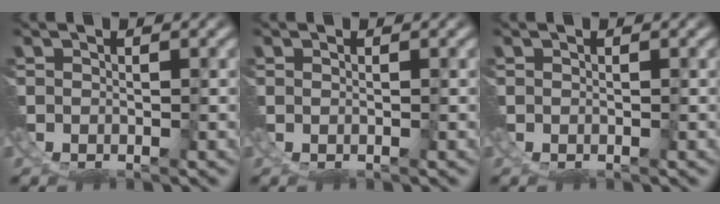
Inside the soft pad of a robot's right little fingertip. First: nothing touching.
{"total": 0.9, "force": [0.1, -0.8, -0.4], "torque": [0.008, 0.000, 0.003]}
{"total": 0.0}